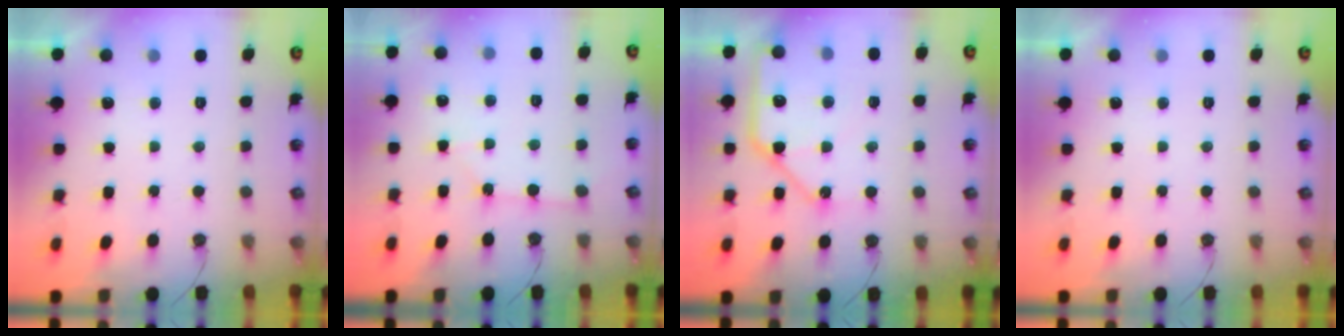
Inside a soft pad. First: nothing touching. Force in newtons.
{"total": 3.0, "press": 2.9, "slide": 0.4}
{"total": 13.1, "press": 13.1, "slide": 0.8}
{"total": 0.0}